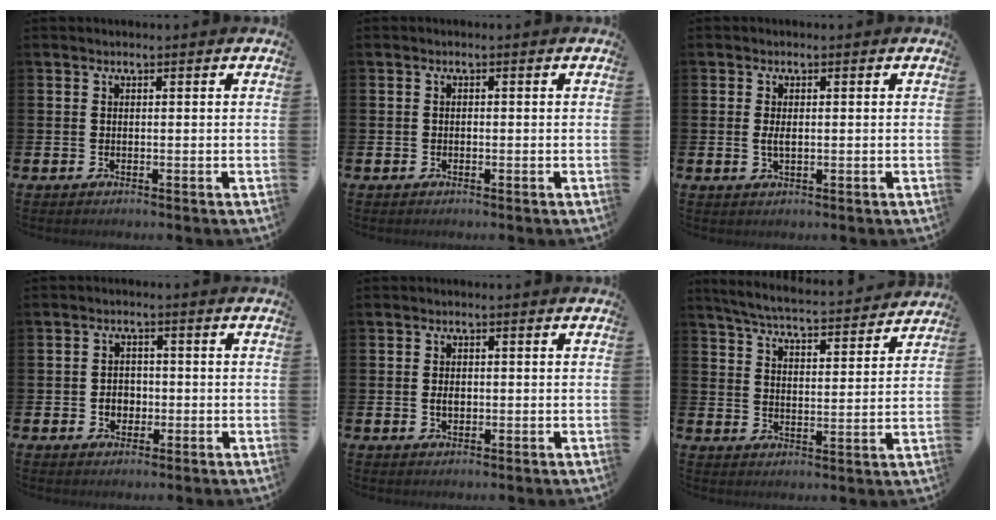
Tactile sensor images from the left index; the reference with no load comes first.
{"total": 0.6, "force": [-0.3, 0.4, 0.1], "torque": [-0.010, 0.007, -0.007]}
{"total": 1.7, "force": [-0.1, 0.7, 1.5], "torque": [-0.029, 0.002, -0.003]}
{"total": 2.7, "force": [-0.7, 2.2, 1.2], "torque": [-0.019, 0.002, -0.020]}
{"total": 1.7, "force": [-0.2, 1.2, 1.2], "torque": [-0.015, 0.002, -0.008]}
{"total": 5.6, "force": [5.4, 0.3, 1.2], "torque": [-0.050, -0.044, 0.093]}